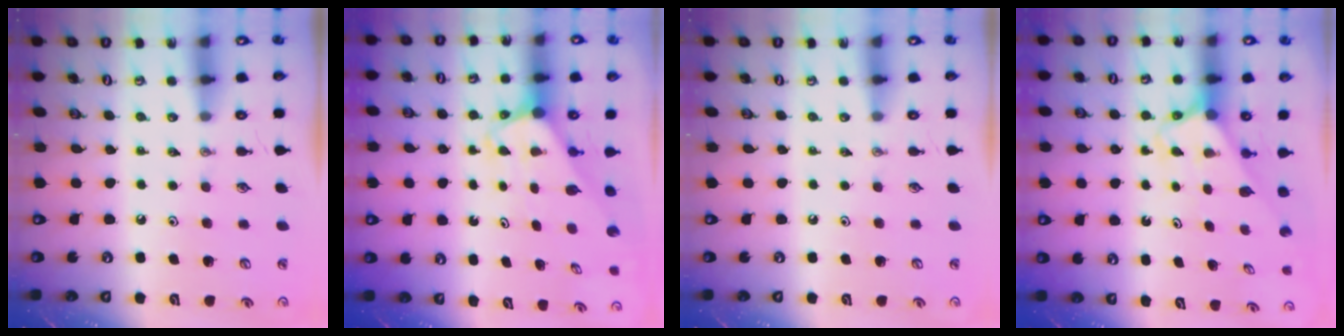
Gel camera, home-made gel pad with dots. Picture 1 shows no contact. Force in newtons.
{"total": 2.0, "press": 2.0, "slide": 0.1}
{"total": 0.0}
{"total": 2.5, "press": 2.5, "slide": 0.2}